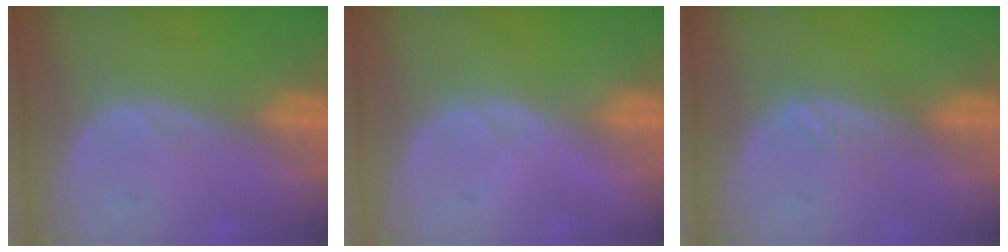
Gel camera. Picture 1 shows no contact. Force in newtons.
{"total": 0.7, "press": 0.5, "slide": 0.4}
{"total": 1.6, "press": 1.6, "slide": 0.1}